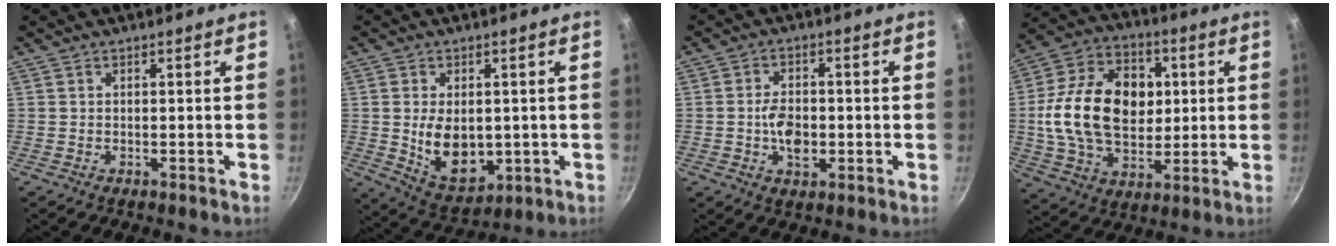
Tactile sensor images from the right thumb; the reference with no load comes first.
{"total": 11.0, "force": [-0.2, 7.4, 8.1], "torque": [-0.109, -0.014, 0.020]}
{"total": 6.5, "force": [-1.0, 4.1, 5.0], "torque": [-0.072, 0.008, -0.019]}
{"total": 22.2, "force": [2.0, 15.5, 15.7], "torque": [-0.249, 0.013, 0.031]}